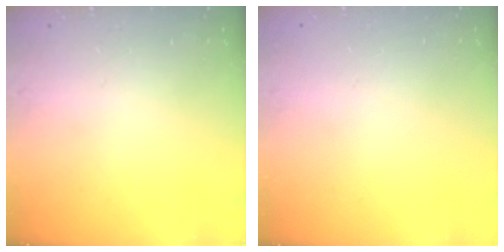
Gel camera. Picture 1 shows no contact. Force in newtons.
{"total": 0.0}